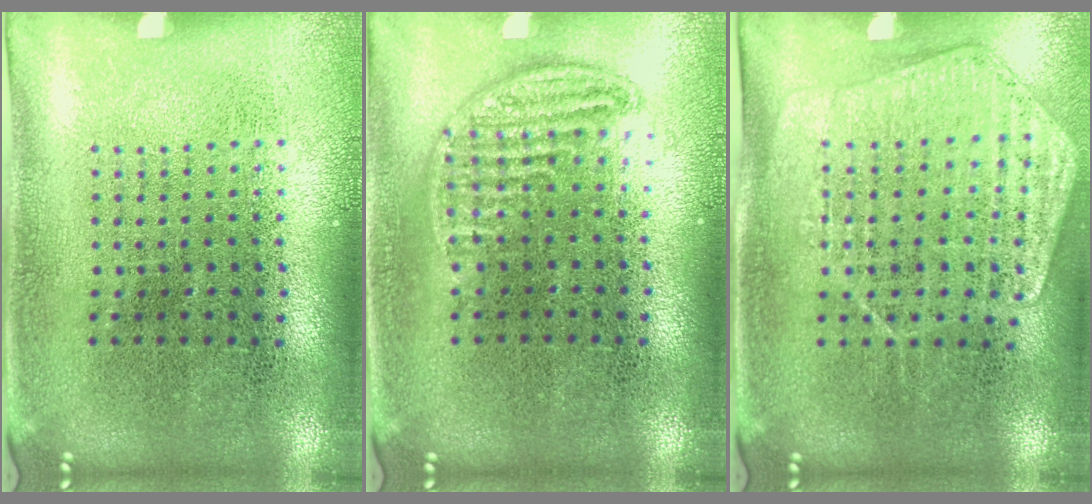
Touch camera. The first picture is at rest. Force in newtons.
{"total": 0.8, "press": 0.8, "slide": 0.1}
{"total": 1.4, "press": 1.4, "slide": 0.2}